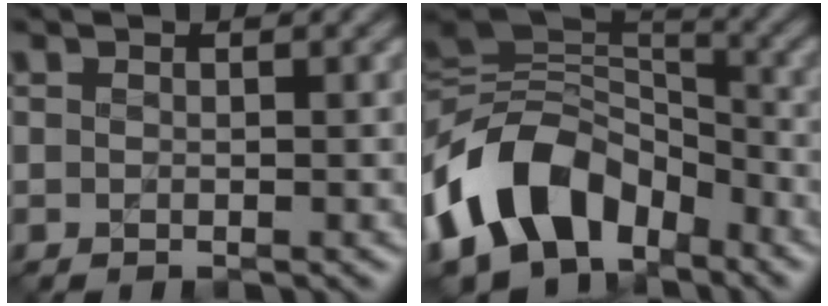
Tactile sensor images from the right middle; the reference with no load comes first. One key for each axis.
{"total": 11.1, "fx": -4.9, "fy": 7.7, "fz": 6.2, "tx": -0.113, "ty": 0.022, "tz": -0.102}